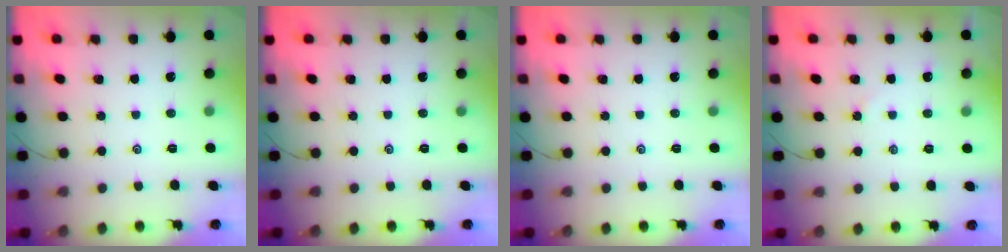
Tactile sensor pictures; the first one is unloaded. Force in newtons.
{"total": 0.0}
{"total": 0.0}
{"total": 3.0, "press": 2.9, "slide": 0.3}